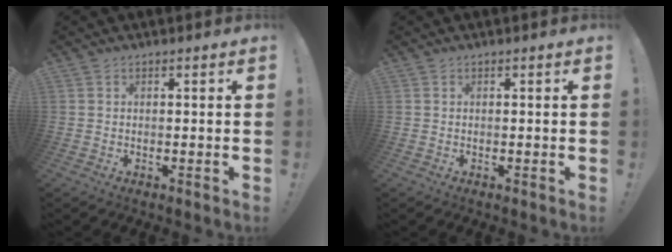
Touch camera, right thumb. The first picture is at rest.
{"total": 0.0}